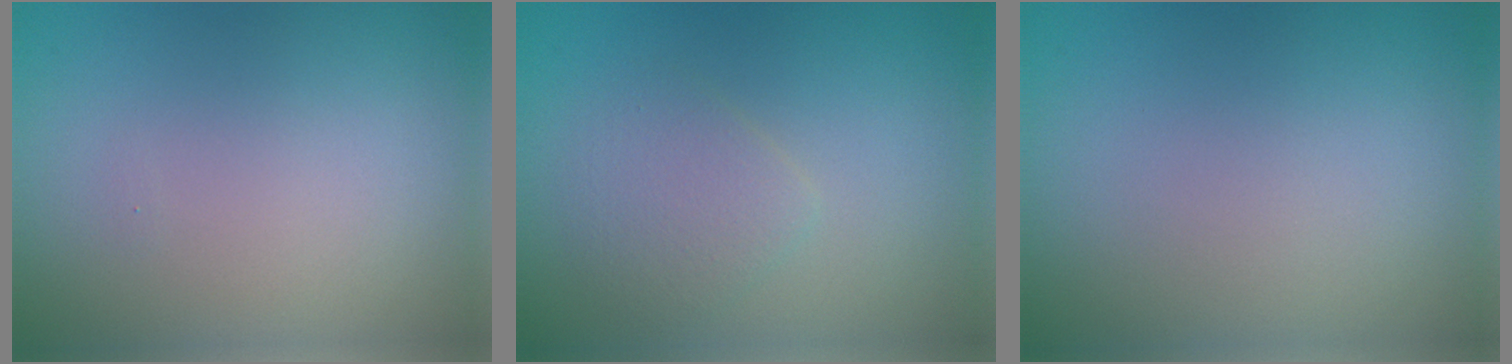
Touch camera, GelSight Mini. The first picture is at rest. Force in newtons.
{"total": 2.3, "press": 2.3, "slide": 0.1}
{"total": 0.0}